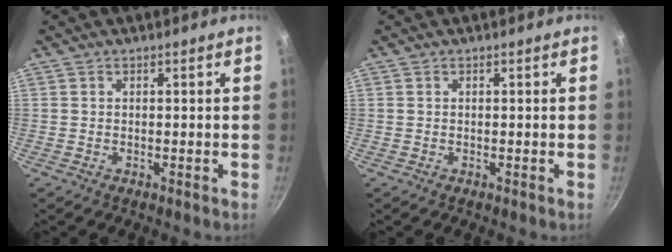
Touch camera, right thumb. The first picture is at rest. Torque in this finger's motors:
{"motor_torque": [-0.04, 0.05, 0.00, 0.00, 0.00]}